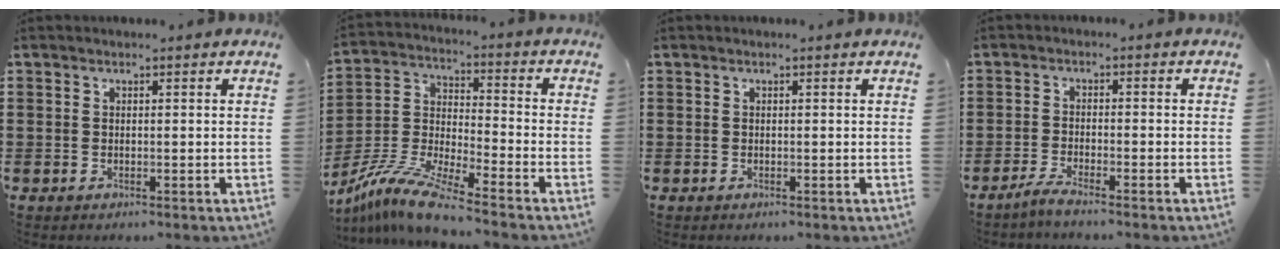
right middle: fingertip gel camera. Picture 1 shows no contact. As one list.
[{"total": 10.4, "force": [-9.2, 0.3, 4.8], "torque": [-0.113, 0.002, -0.189]}, {"total": 0.0}, {"total": 2.9, "force": [-2.6, -0.1, 1.3], "torque": [-0.029, -0.001, -0.052]}]